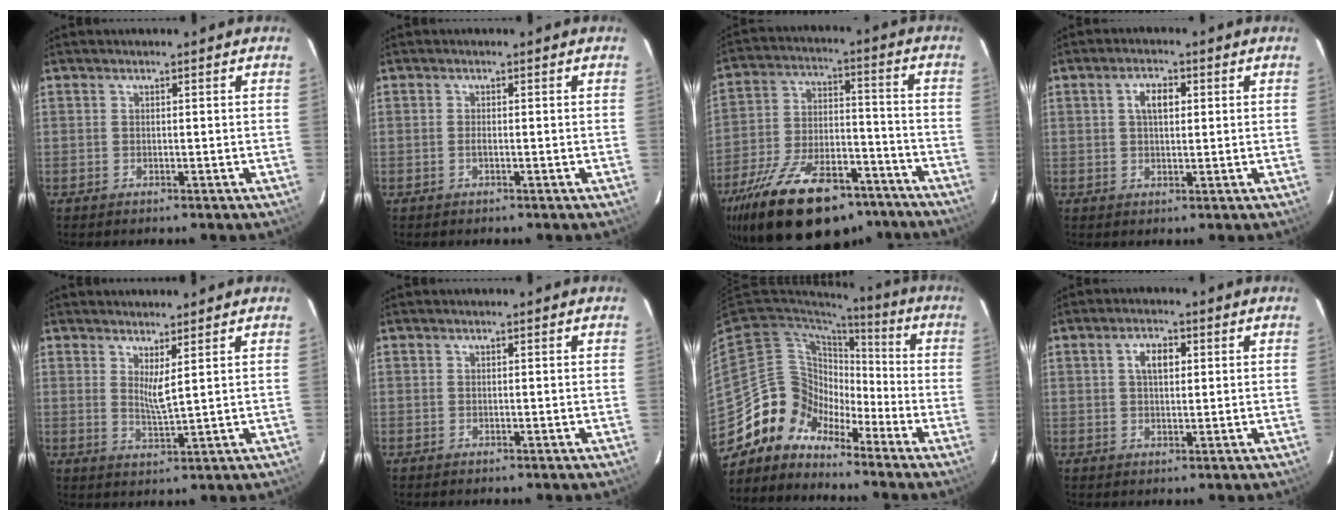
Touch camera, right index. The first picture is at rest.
{"total": 0.6, "force": [-0.2, 0.1, 0.5], "torque": [-0.010, -0.001, -0.005]}
{"total": 26.6, "force": [-19.3, 11.4, 14.4], "torque": [-0.272, -0.007, -0.285]}
{"total": 3.7, "force": [0.8, 1.7, 3.1], "torque": [-0.057, 0.010, 0.016]}
{"total": 3.6, "force": [1.9, 0.1, 3.0], "torque": [-0.055, -0.013, 0.031]}
{"total": 0.0}
{"total": 11.1, "force": [-8.0, 7.6, 1.5], "torque": [-0.037, 0.040, -0.164]}
{"total": 3.8, "force": [1.0, 2.1, 3.1], "torque": [-0.053, 0.011, 0.019]}